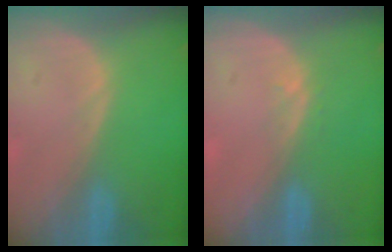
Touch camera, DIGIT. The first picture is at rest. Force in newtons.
{"total": 1.0, "press": 0.7, "slide": 0.7}